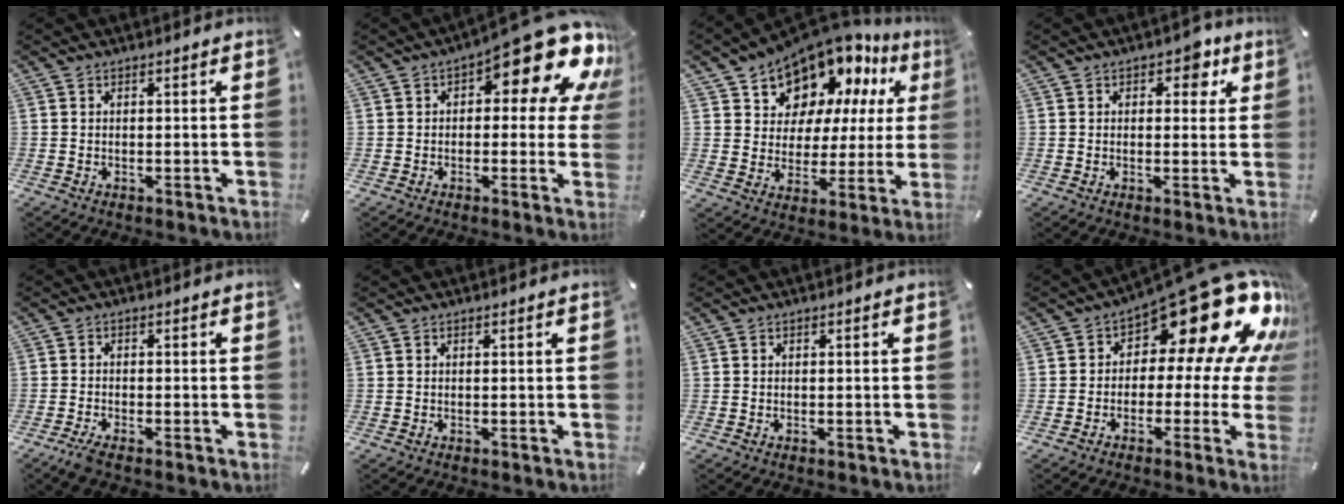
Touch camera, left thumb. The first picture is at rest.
{"total": 18.1, "force": [9.5, 7.0, 13.7], "torque": [-0.172, -0.070, 0.155]}
{"total": 14.1, "force": [11.7, 7.5, 2.2], "torque": [-0.061, -0.110, 0.213]}
{"total": 4.9, "force": [2.3, 3.1, 3.1], "torque": [-0.021, -0.005, 0.028]}
{"total": 2.4, "force": [-1.8, 0.3, 1.5], "torque": [-0.031, 0.004, -0.035]}
{"total": 0.0}
{"total": 0.0}
{"total": 23.6, "force": [11.4, 10.2, 18.0], "torque": [-0.255, -0.088, 0.191]}